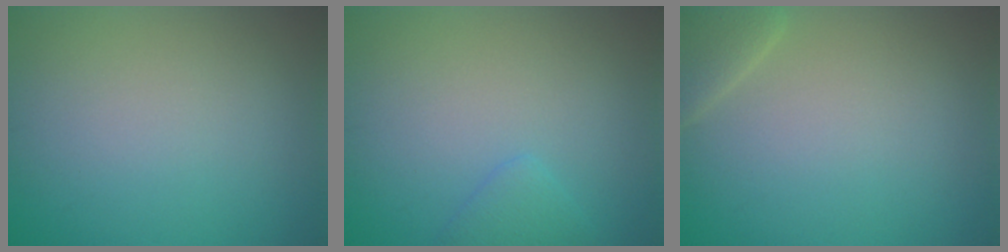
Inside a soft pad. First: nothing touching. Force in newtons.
{"total": 1.5, "press": 1.5, "slide": 0.1}
{"total": 2.5, "press": 2.5, "slide": 0.2}